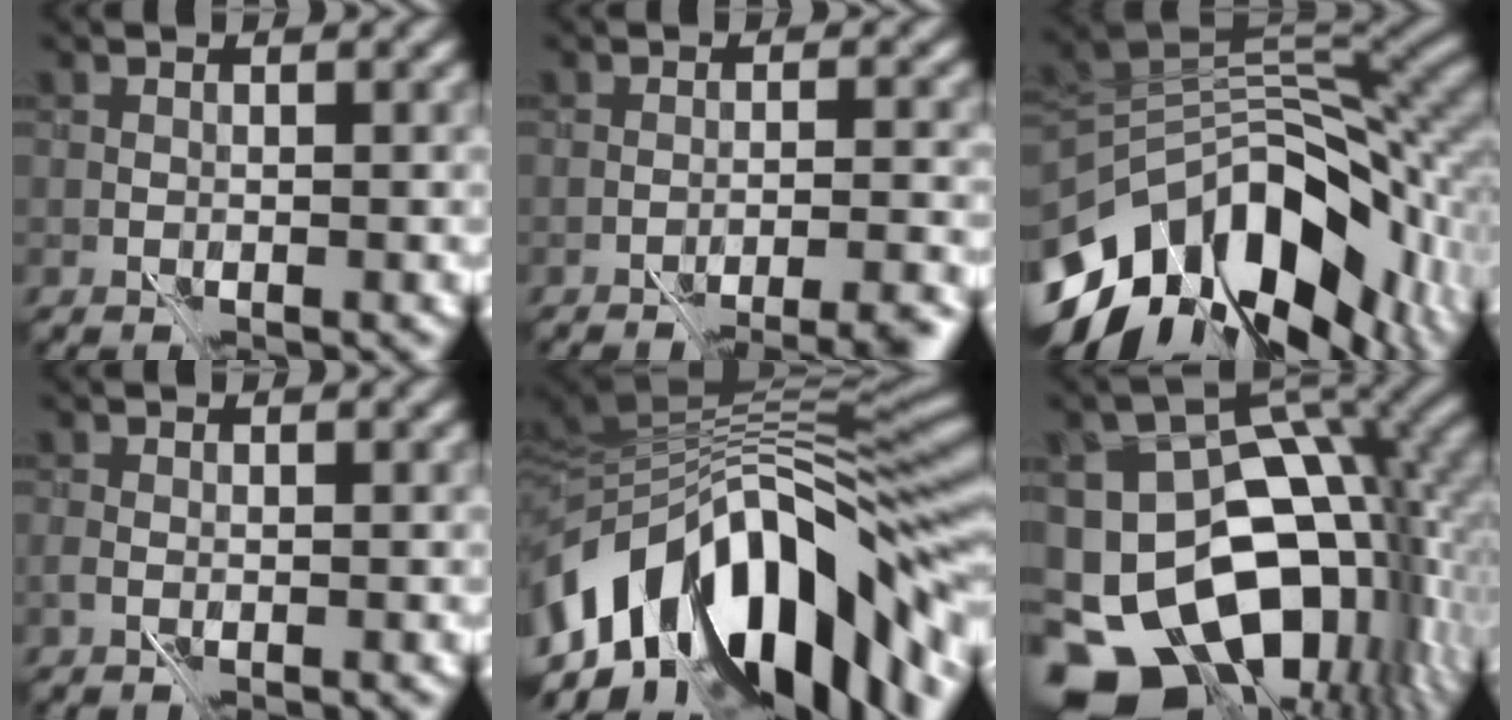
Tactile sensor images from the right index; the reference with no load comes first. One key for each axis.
{"total": 7.1, "fx": -6.5, "fy": 0.9, "fz": 2.6, "tx": -0.028, "ty": 0.006, "tz": -0.070}
{"total": 14.6, "fx": -5.2, "fy": 8.9, "fz": 10.4, "tx": -0.174, "ty": 0.002, "tz": -0.084}
{"total": 1.1, "fx": -0.7, "fy": 0.6, "fz": 0.6, "tx": -0.016, "ty": -0.006, "tz": -0.014}
{"total": 14.5, "fx": -5.9, "fy": 7.3, "fz": 11.0, "tx": -0.176, "ty": 0.019, "tz": -0.101}
{"total": 17.7, "fx": -6.0, "fy": 11.2, "fz": 12.3, "tx": -0.200, "ty": -0.034, "tz": -0.073}